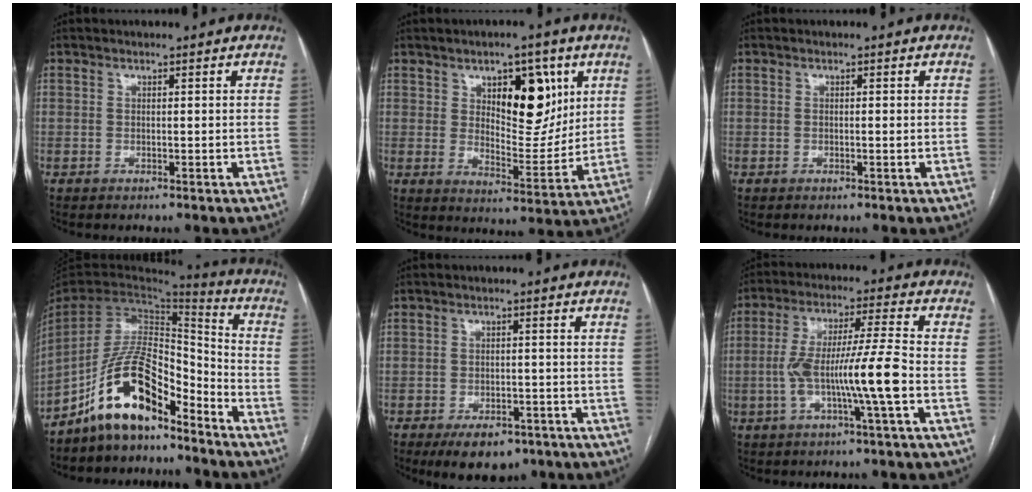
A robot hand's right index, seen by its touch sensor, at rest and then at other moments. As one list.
[{"total": 11.3, "force": [4.7, 5.0, 9.0], "torque": [-0.125, 0.002, 0.080]}, {"total": 0.6, "force": [-0.1, -0.1, 0.6], "torque": [-0.011, -0.001, 0.000]}, {"total": 14.7, "force": [-9.9, 4.0, 10.2], "torque": [-0.207, 0.016, -0.183]}, {"total": 7.2, "force": [-4.9, 3.6, 3.8], "torque": [-0.053, 0.000, -0.069]}, {"total": 11.3, "force": [-2.7, -0.6, 10.9], "torque": [-0.211, 0.009, -0.052]}]